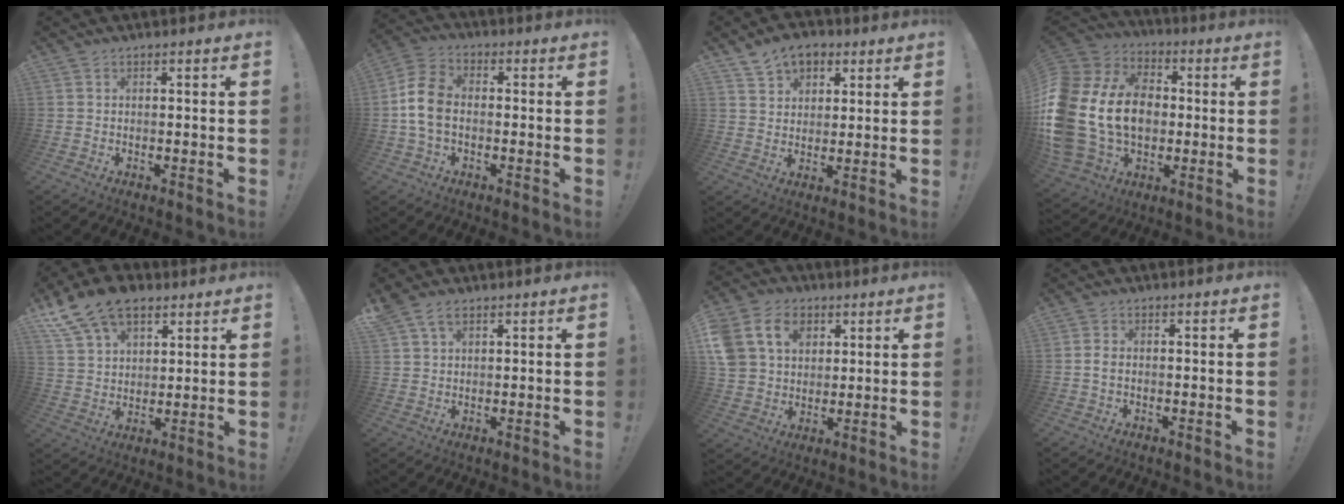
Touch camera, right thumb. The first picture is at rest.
{"total": 10.5, "force": [-1.1, 7.0, 7.7], "torque": [-0.157, 0.014, -0.014]}
{"total": 8.4, "force": [5.1, 5.9, 3.1], "torque": [-0.044, -0.023, 0.097]}
{"total": 26.1, "force": [0.4, 19.6, 17.3], "torque": [-0.350, 0.006, 0.033]}
{"total": 14.7, "force": [9.3, 9.0, 6.9], "torque": [-0.126, -0.047, 0.179]}
{"total": 4.6, "force": [2.9, 2.7, 2.4], "torque": [-0.038, -0.010, 0.054]}
{"total": 15.9, "force": [5.9, 12.2, 8.3], "torque": [-0.156, -0.016, 0.117]}
{"total": 1.6, "force": [-0.2, 0.9, 1.3], "torque": [-0.030, 0.007, -0.003]}